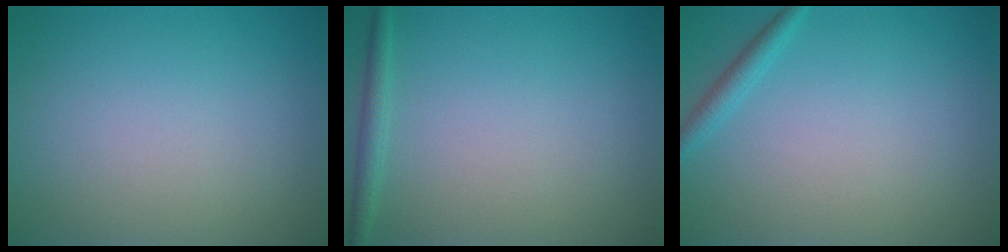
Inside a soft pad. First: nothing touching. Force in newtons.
{"total": 1.4, "press": 1.4, "slide": 0.1}
{"total": 1.4, "press": 1.4, "slide": 0.1}